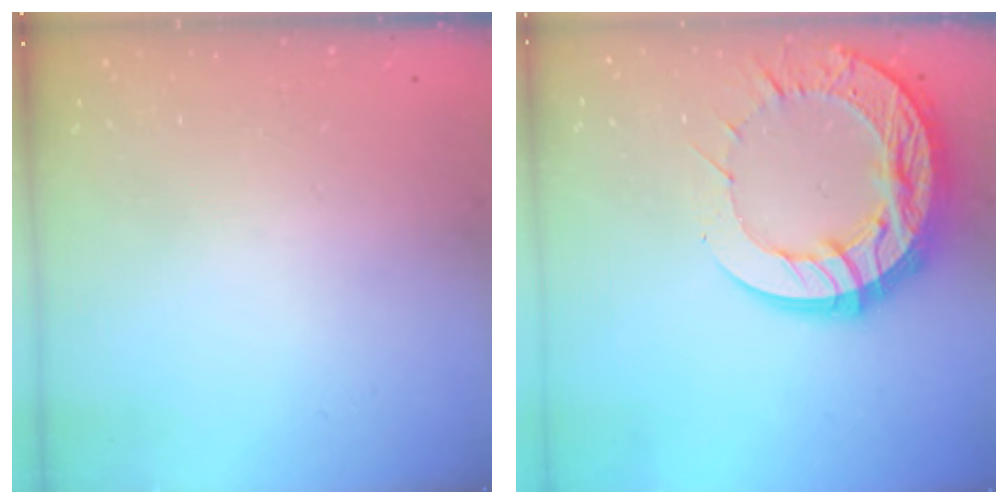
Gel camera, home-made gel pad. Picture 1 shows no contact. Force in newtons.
{"total": 20.5, "press": 20.4, "slide": 1.7}